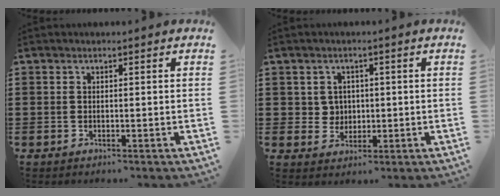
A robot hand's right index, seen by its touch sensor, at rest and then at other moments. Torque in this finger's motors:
{"motor_torque": [0.17, 0.35, -0.04, -0.01]}